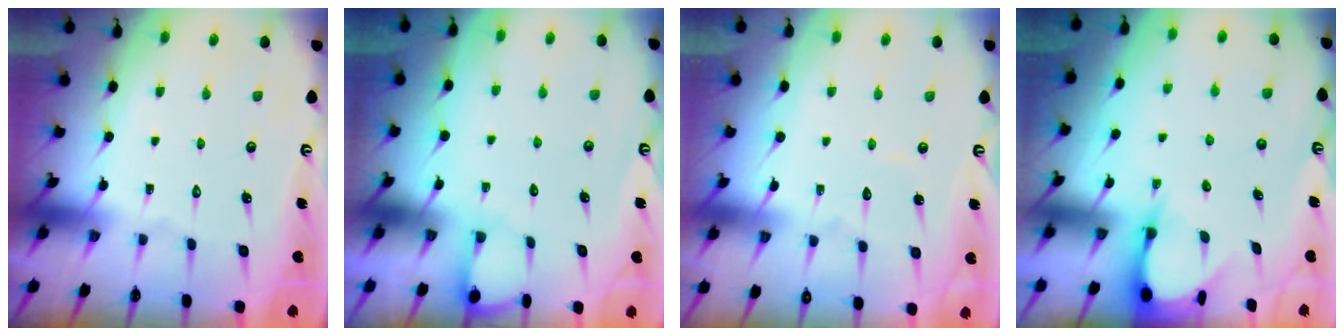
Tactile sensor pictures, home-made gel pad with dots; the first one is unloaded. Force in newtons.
{"total": 2.0, "press": 2.0, "slide": 0.2}
{"total": 3.4, "press": 3.4, "slide": 0.4}
{"total": 3.5, "press": 3.5, "slide": 0.3}